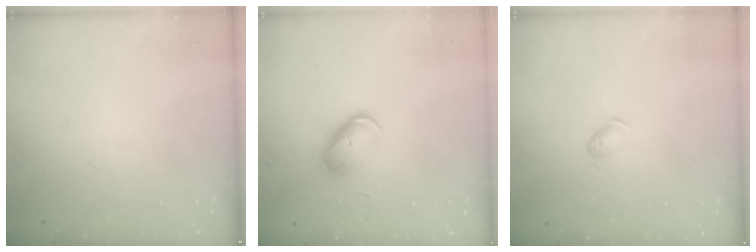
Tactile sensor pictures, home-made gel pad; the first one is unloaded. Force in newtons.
{"total": 6.0, "press": 6.0, "slide": 0.2}
{"total": 4.0, "press": 4.0, "slide": 0.7}